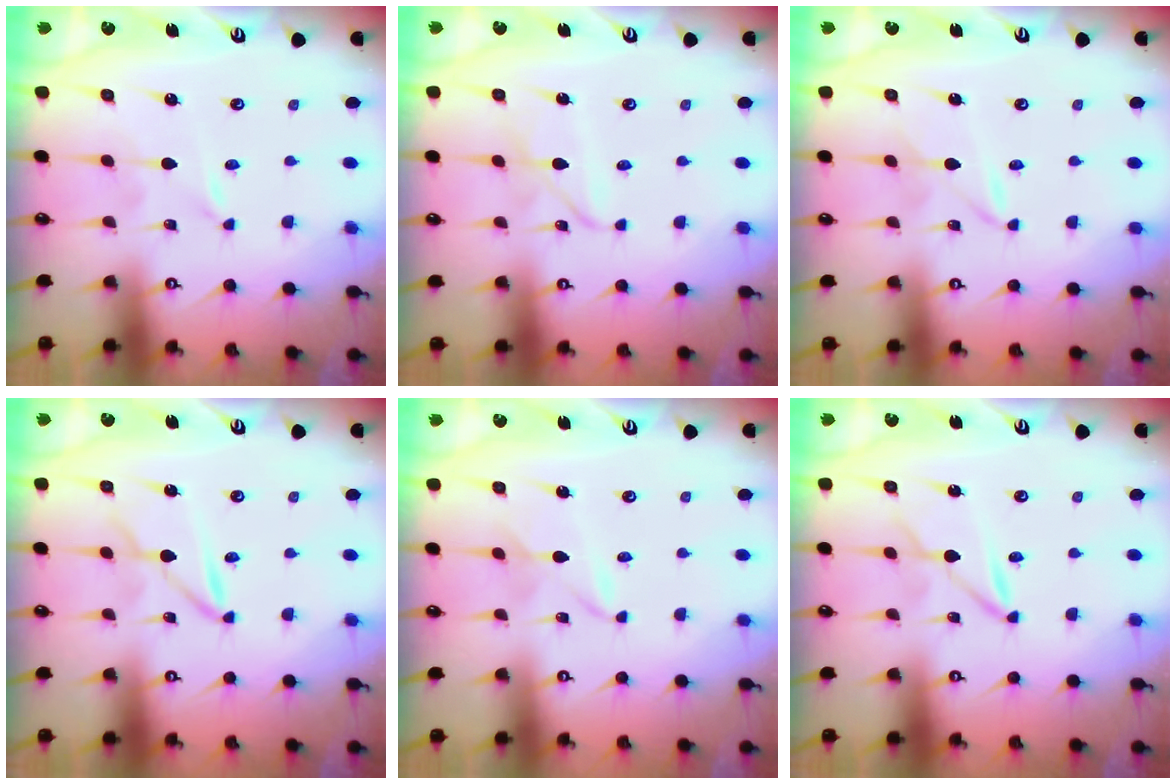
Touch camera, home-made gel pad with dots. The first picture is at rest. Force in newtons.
{"total": 3.1, "press": 3.1, "slide": 0.2}
{"total": 1.7, "press": 1.6, "slide": 0.2}
{"total": 2.5, "press": 2.5, "slide": 0.3}
{"total": 2.1, "press": 2.1, "slide": 0.3}
{"total": 1.8, "press": 1.8, "slide": 0.2}